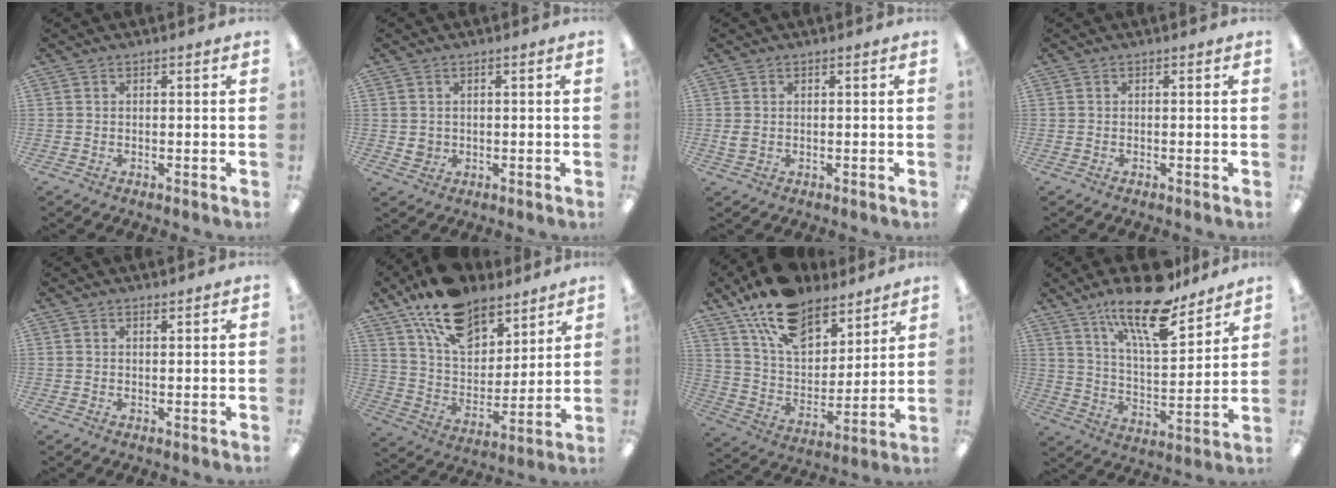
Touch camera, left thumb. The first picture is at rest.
{"total": 2.0, "force": [0.6, 1.9, 0.5], "torque": [-0.002, 0.000, 0.007]}
{"total": 1.9, "force": [0.4, 1.5, 1.1], "torque": [-0.021, 0.004, 0.008]}
{"total": 0.0}
{"total": 1.0, "force": [1.0, 0.3, 0.2], "torque": [0.004, -0.003, 0.017]}
{"total": 18.1, "force": [13.1, 9.4, 8.2], "torque": [-0.156, -0.069, 0.240]}
{"total": 18.0, "force": [13.4, 9.0, 8.0], "torque": [-0.156, -0.073, 0.244]}
{"total": 18.4, "force": [13.9, 5.6, 10.6], "torque": [-0.177, -0.085, 0.232]}